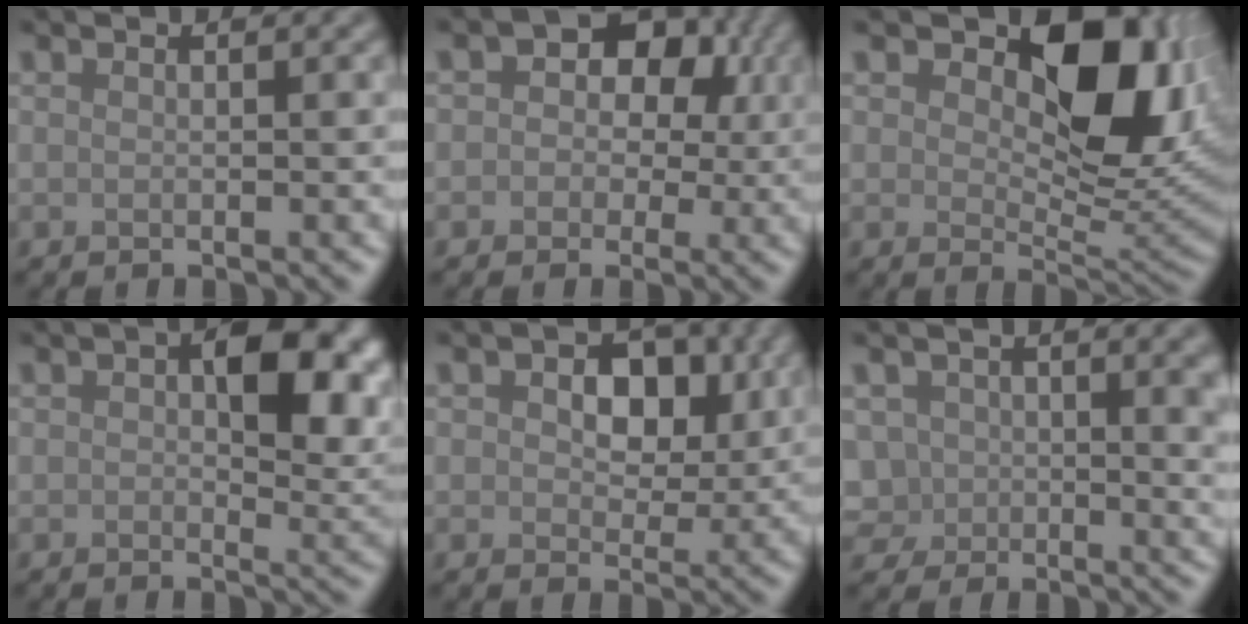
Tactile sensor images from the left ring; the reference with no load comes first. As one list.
[{"total": 6.8, "force": [1.3, 5.5, 3.7], "torque": [-0.029, 0.029, 0.000]}, {"total": 9.5, "force": [2.9, 5.3, 7.3], "torque": [-0.116, -0.009, 0.057]}, {"total": 7.9, "force": [1.8, 3.9, 6.6], "torque": [-0.089, 0.007, 0.035]}, {"total": 5.0, "force": [1.1, 3.3, 3.5], "torque": [-0.062, -0.003, 0.021]}, {"total": 5.4, "force": [0.6, 4.1, 3.5], "torque": [-0.090, -0.021, 0.034]}]